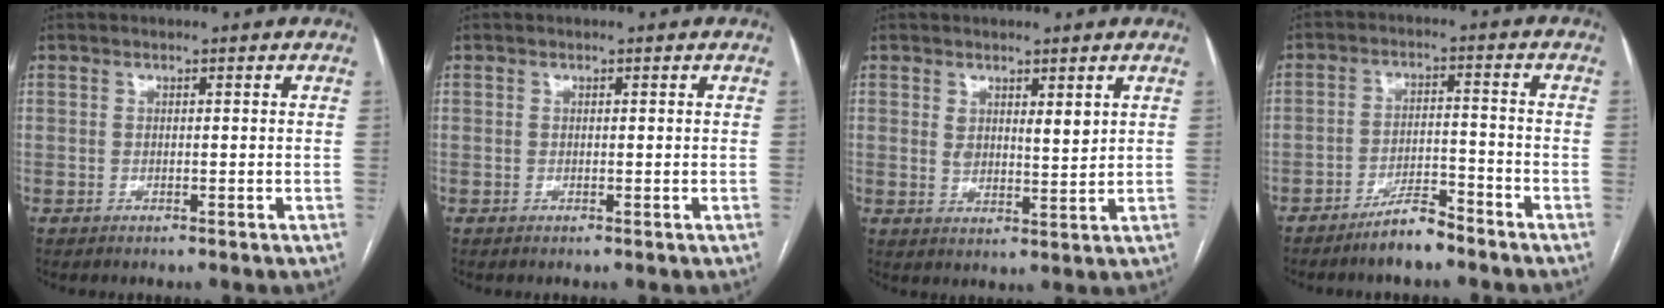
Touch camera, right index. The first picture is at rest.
{"total": 0.0}
{"total": 3.9, "force": [1.9, 1.6, 3.0], "torque": [-0.053, -0.006, 0.037]}
{"total": 5.6, "force": [-4.7, 1.1, 2.7], "torque": [-0.046, -0.001, -0.088]}